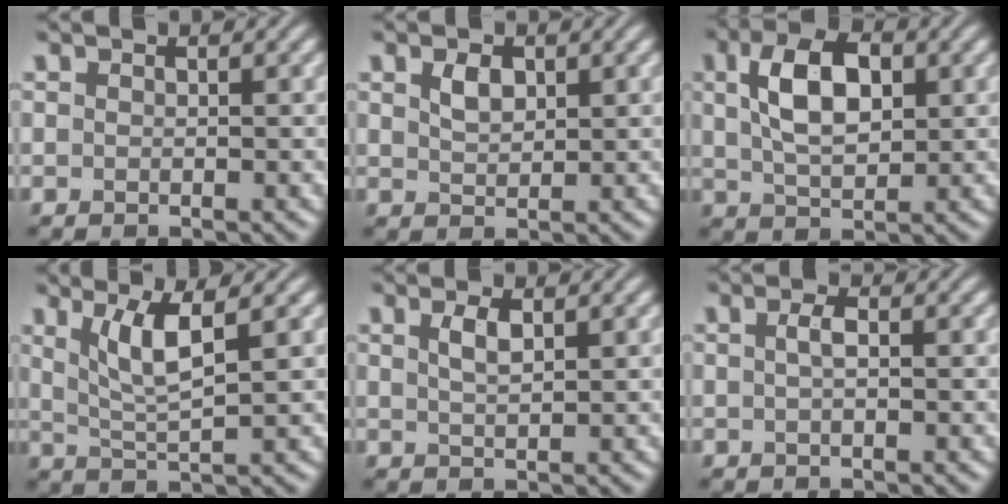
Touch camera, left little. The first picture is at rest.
{"total": 1.9, "force": [0.9, 1.1, 1.3], "torque": [-0.027, 0.001, 0.020]}
{"total": 6.4, "force": [1.7, 3.5, 5.1], "torque": [-0.097, 0.010, 0.029]}
{"total": 4.2, "force": [1.7, 0.9, 3.8], "torque": [-0.078, -0.005, 0.037]}
{"total": 1.8, "force": [0.9, 0.6, 1.5], "torque": [-0.031, 0.003, 0.019]}
{"total": 1.2, "force": [0.1, 0.3, 1.2], "torque": [-0.026, 0.004, 0.003]}